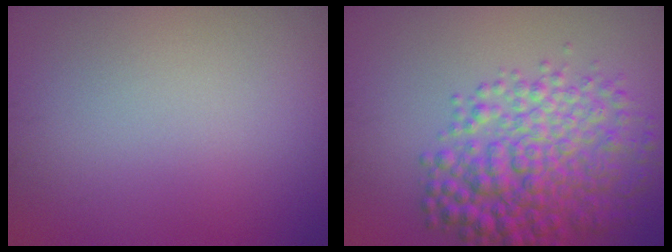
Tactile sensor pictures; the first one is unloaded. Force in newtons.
{"total": 7.1, "press": 7.1, "slide": 0.1}